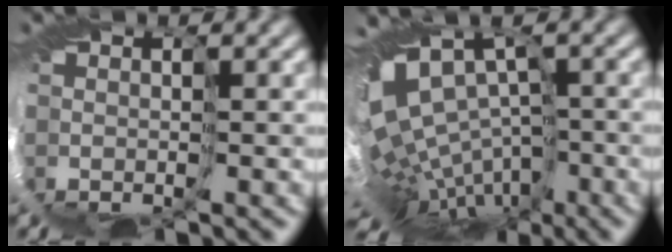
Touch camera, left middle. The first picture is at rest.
{"total": 9.7, "force": [-3.1, 5.3, 7.5], "torque": [-0.147, 0.005, -0.001]}